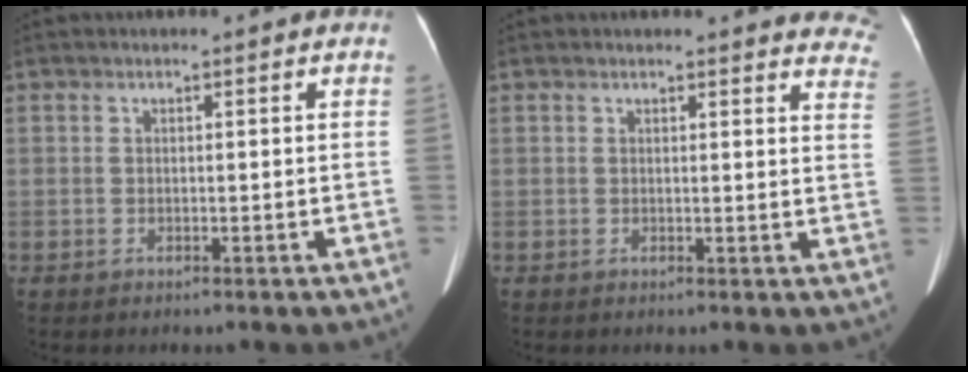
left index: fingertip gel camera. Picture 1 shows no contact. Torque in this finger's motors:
{"motor_torque": [0.19, -0.41, 0.03, 0.00]}